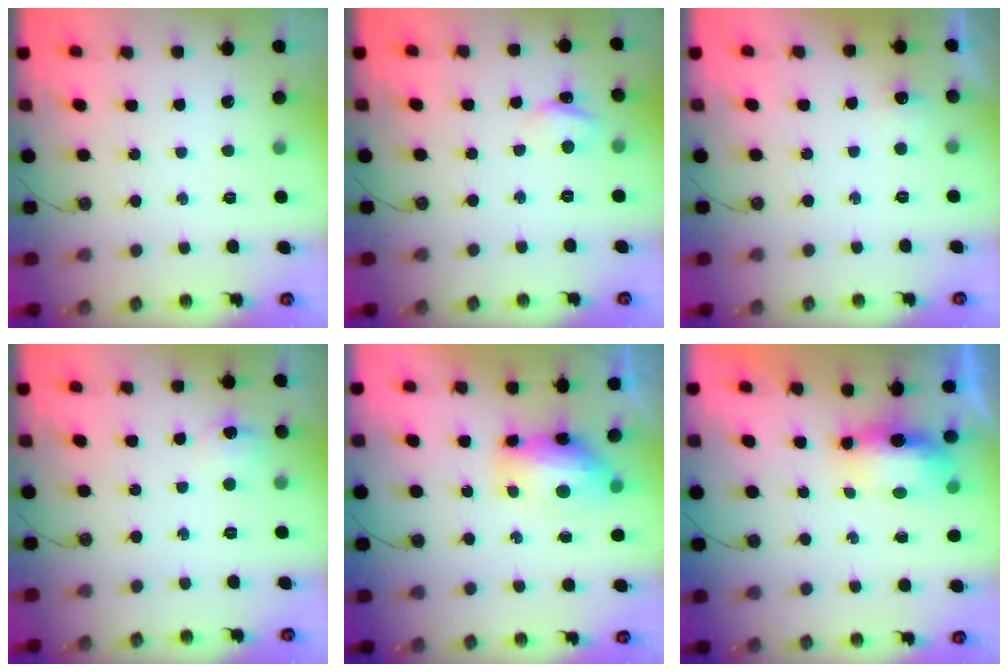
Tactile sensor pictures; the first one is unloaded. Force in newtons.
{"total": 4.0, "press": 3.9, "slide": 0.5}
{"total": 5.0, "press": 5.0, "slide": 0.6}
{"total": 5.9, "press": 5.9, "slide": 0.6}
{"total": 8.8, "press": 8.8, "slide": 1.0}
{"total": 15.1, "press": 9.0, "slide": 12.1}